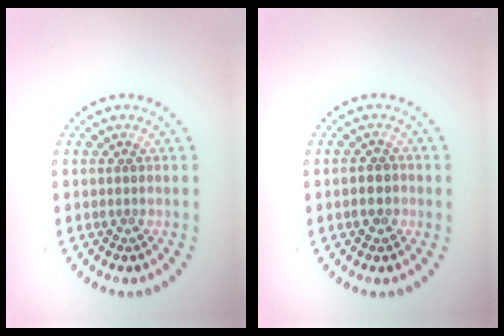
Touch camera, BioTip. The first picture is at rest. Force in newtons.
{"total": 1.9, "press": 1.8, "slide": 0.6}